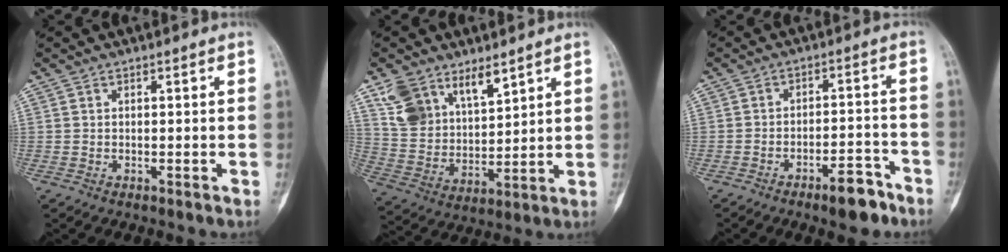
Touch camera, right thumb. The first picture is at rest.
{"total": 12.0, "force": [7.9, 6.8, 5.9], "torque": [-0.086, -0.035, 0.165]}
{"total": 7.3, "force": [-5.0, 2.6, 4.7], "torque": [-0.059, 0.038, -0.071]}